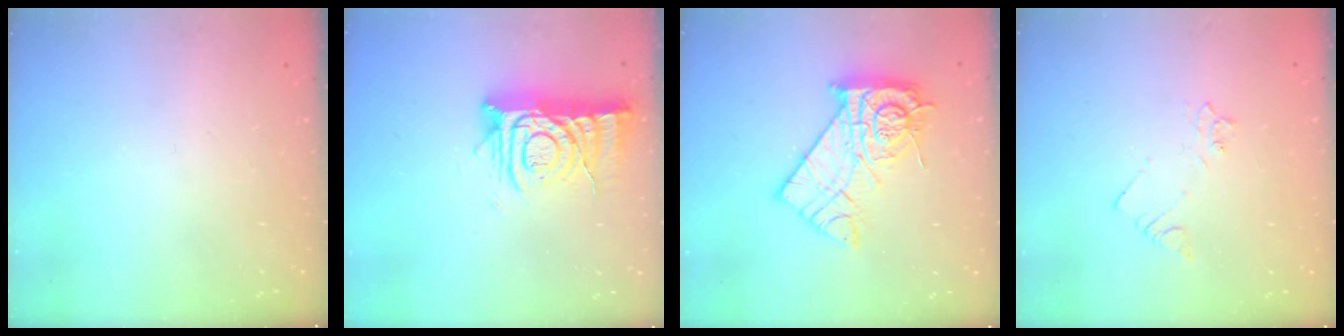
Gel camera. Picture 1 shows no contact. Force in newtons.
{"total": 12.2, "press": 12.2, "slide": 1.0}
{"total": 15.2, "press": 15.1, "slide": 1.6}
{"total": 2.5, "press": 2.4, "slide": 0.4}